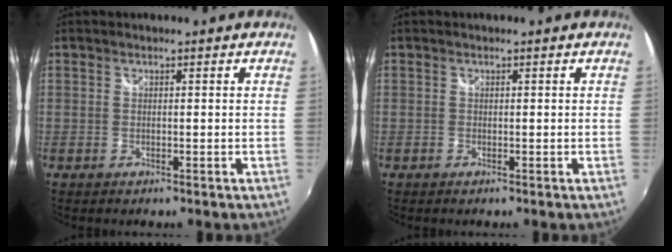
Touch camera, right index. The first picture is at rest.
{"total": 0.7, "force": [0.1, -0.7, -0.2], "torque": [0.008, -0.001, -0.003]}